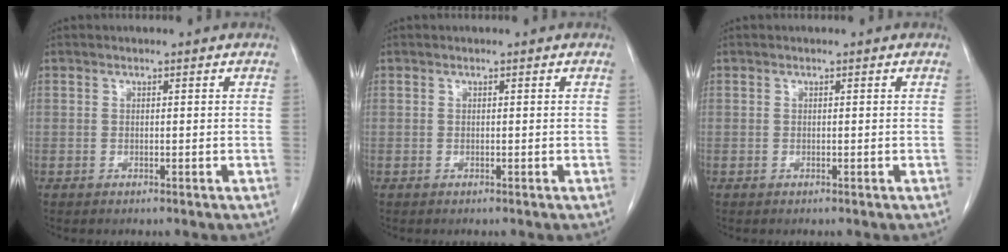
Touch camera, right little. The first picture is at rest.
{"total": 0.0}
{"total": 0.0}